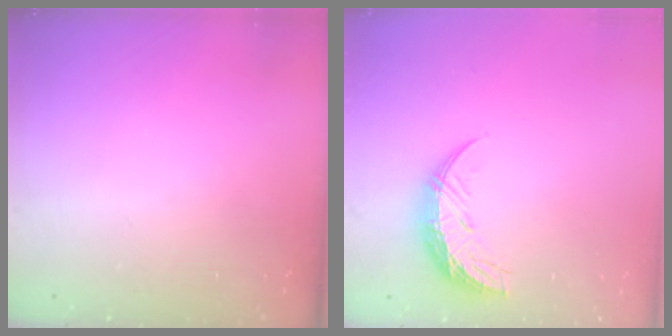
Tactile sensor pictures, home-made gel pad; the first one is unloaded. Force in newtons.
{"total": 9.3, "press": 9.3, "slide": 0.7}